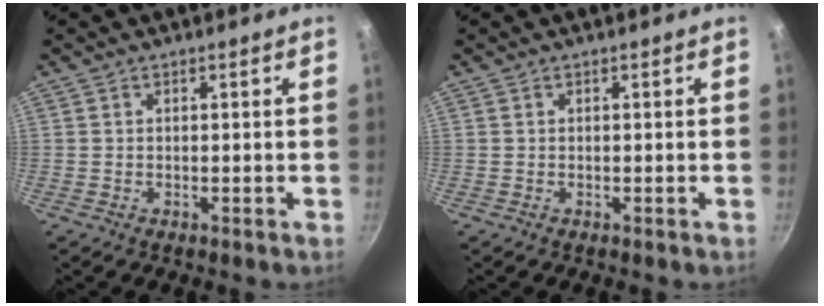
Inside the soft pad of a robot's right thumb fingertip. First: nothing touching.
{"total": 0.0}